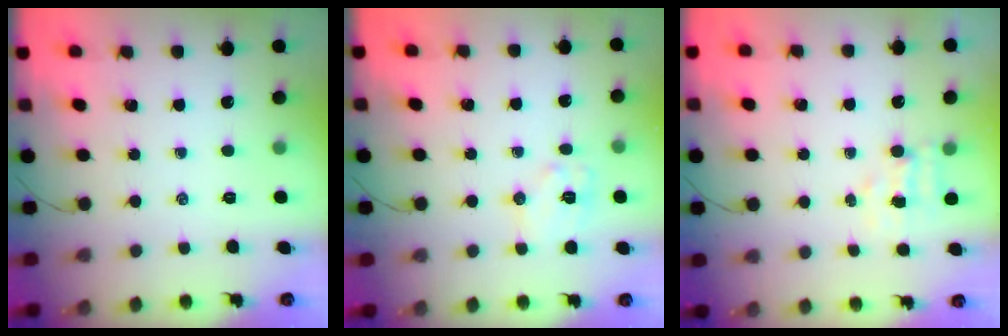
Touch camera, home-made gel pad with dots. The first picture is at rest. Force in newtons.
{"total": 8.9, "press": 8.9, "slide": 0.6}
{"total": 3.8, "press": 3.7, "slide": 0.9}